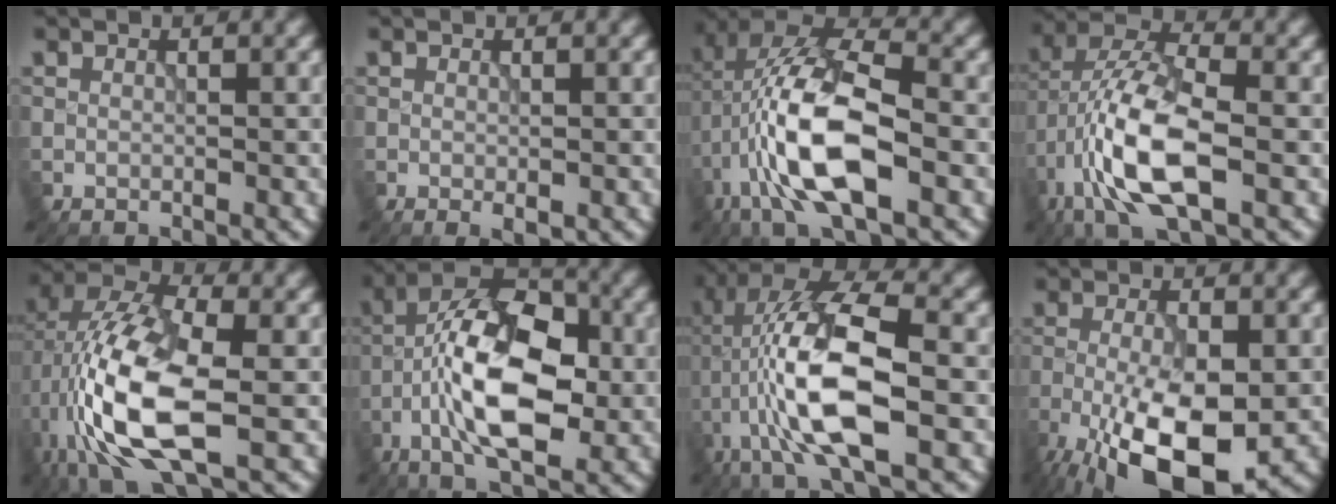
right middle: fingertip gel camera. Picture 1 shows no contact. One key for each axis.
{"total": 0.9, "fx": -0.4, "fy": 0.3, "fz": 0.8, "tx": -0.013, "ty": -0.007, "tz": -0.005}
{"total": 12.0, "fx": -2.5, "fy": 5.0, "fz": 10.6, "tx": -0.207, "ty": 0.014, "tz": -0.057}
{"total": 10.1, "fx": -3.1, "fy": 4.1, "fz": 8.7, "tx": -0.179, "ty": 0.014, "tz": -0.066}
{"total": 12.6, "fx": -2.5, "fy": 5.6, "fz": 11.0, "tx": -0.237, "ty": 0.006, "tz": -0.052}
{"total": 11.6, "fx": -2.4, "fy": 5.5, "fz": 9.9, "tx": -0.181, "ty": 0.013, "tz": -0.051}
{"total": 11.3, "fx": -2.4, "fy": 3.5, "fz": 10.5, "tx": -0.210, "ty": 0.013, "tz": -0.048}
{"total": 11.2, "fx": -4.8, "fy": 4.2, "fz": 9.2, "tx": -0.178, "ty": -0.018, "tz": -0.078}